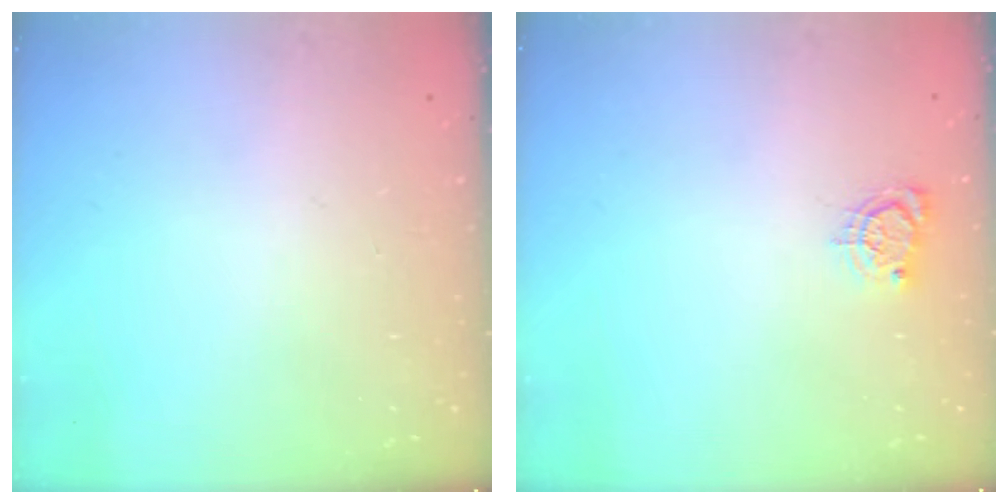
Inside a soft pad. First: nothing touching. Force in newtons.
{"total": 4.5, "press": 4.4, "slide": 0.5}